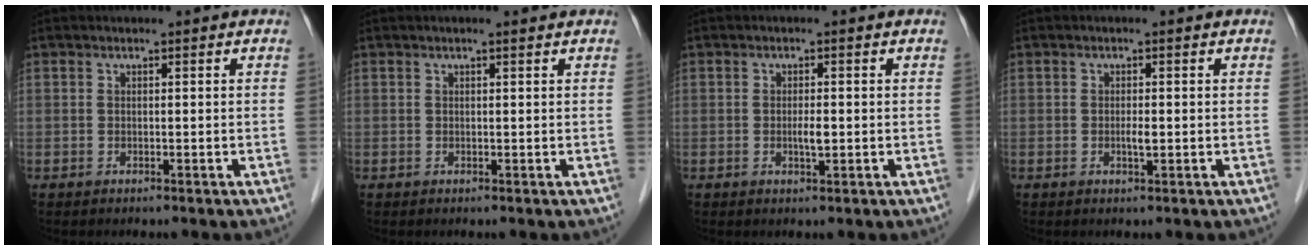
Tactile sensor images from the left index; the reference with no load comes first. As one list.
[{"total": 1.2, "force": [0.9, 0.1, 0.8], "torque": [-0.015, 0.010, 0.014]}, {"total": 1.8, "force": [-0.2, 0.4, 1.8], "torque": [-0.035, -0.001, -0.003]}, {"total": 1.4, "force": [-0.2, 0.3, 1.3], "torque": [-0.026, -0.002, -0.003]}]